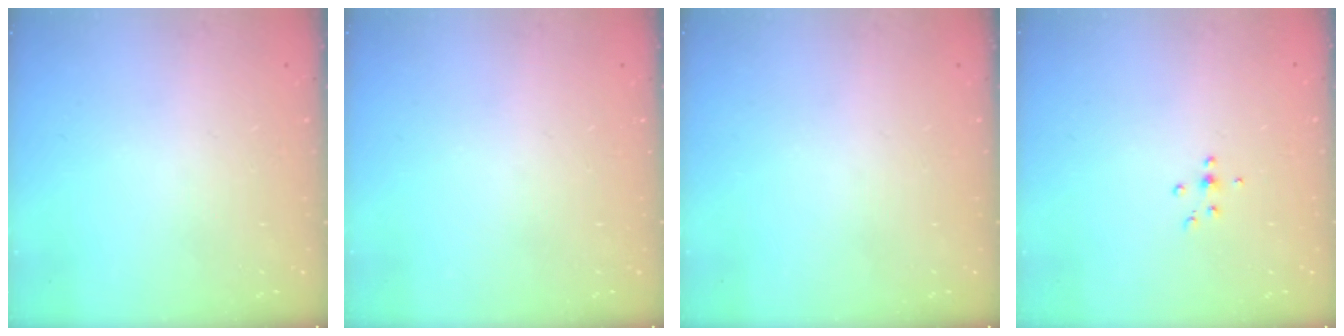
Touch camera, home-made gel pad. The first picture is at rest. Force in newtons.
{"total": 0.0}
{"total": 0.0}
{"total": 4.6, "press": 4.4, "slide": 1.2}